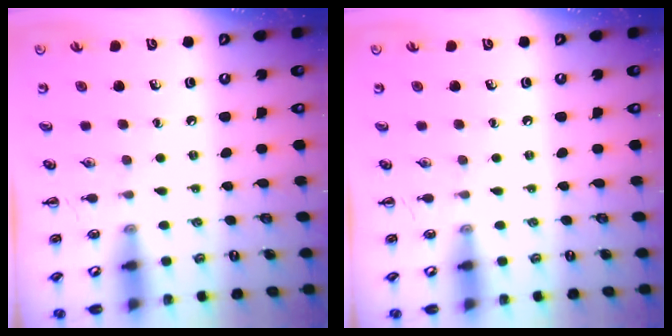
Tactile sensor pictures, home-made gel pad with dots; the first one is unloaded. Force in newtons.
{"total": 0.0}